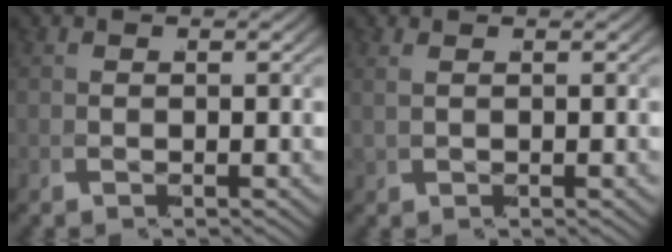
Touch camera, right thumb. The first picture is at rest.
{"total": 1.1, "force": [0.9, -0.4, 0.5], "torque": [-0.015, 0.003, 0.024]}